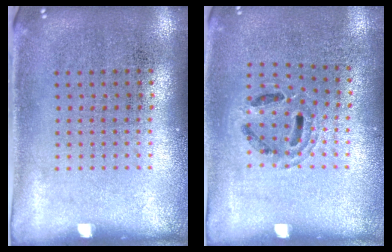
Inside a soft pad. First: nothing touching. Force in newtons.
{"total": 0.9, "press": 0.9, "slide": 0.2}